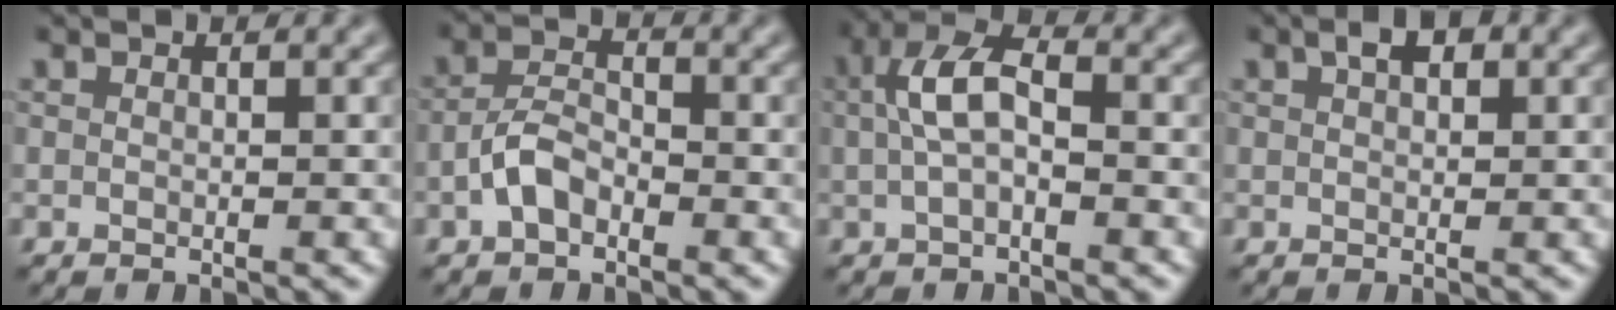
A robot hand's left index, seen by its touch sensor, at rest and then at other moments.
{"total": 2.8, "force": [-1.6, 1.4, 1.8], "torque": [-0.035, 0.012, -0.036]}
{"total": 4.2, "force": [-0.1, 1.9, 3.7], "torque": [-0.077, 0.014, -0.007]}
{"total": 1.9, "force": [0.9, 0.9, 1.4], "torque": [-0.018, 0.008, 0.014]}